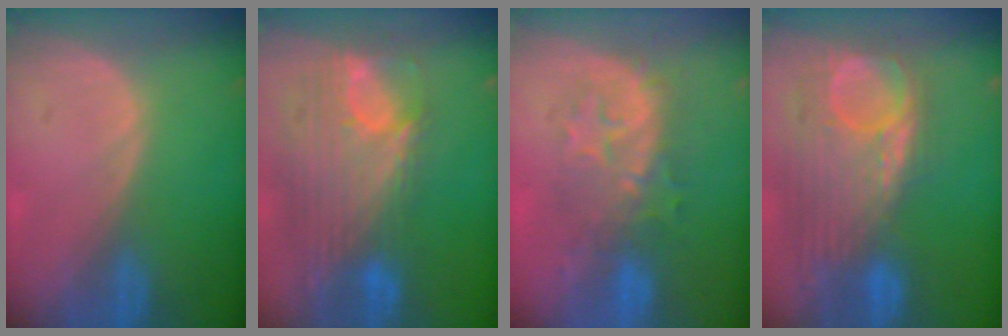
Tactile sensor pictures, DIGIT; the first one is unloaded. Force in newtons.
{"total": 12.1, "press": 10.3, "slide": 6.4}
{"total": 8.0, "press": 8.0, "slide": 0.9}
{"total": 12.2, "press": 10.4, "slide": 6.3}